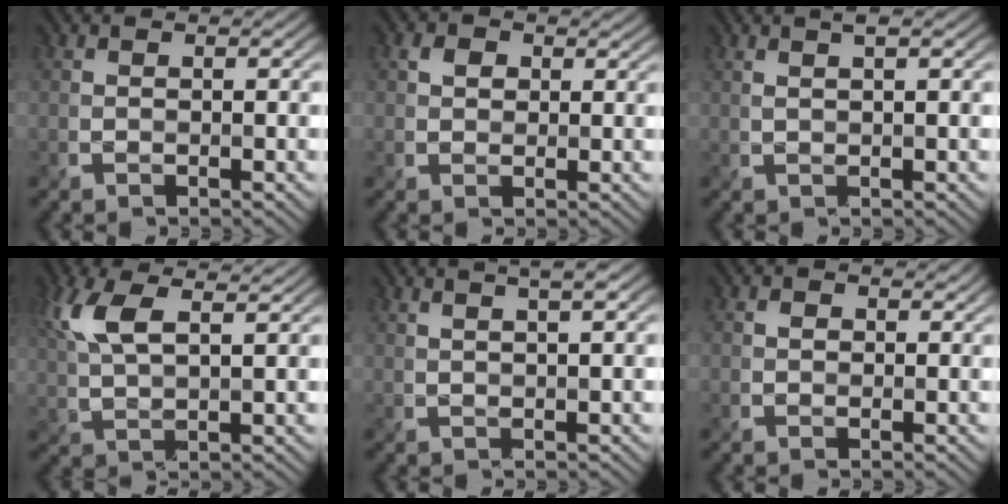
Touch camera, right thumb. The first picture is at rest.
{"total": 2.0, "force": [0.8, 1.7, 0.9], "torque": [-0.016, -0.002, 0.008]}
{"total": 1.8, "force": [0.9, 0.0, 1.5], "torque": [-0.020, -0.001, 0.018]}
{"total": 8.3, "force": [3.9, 3.2, 6.5], "torque": [-0.164, 0.013, 0.073]}
{"total": 4.2, "force": [2.5, 0.8, 3.3], "torque": [-0.042, 0.017, 0.024]}
{"total": 1.2, "force": [0.5, 1.0, 0.4], "torque": [-0.009, -0.003, 0.006]}